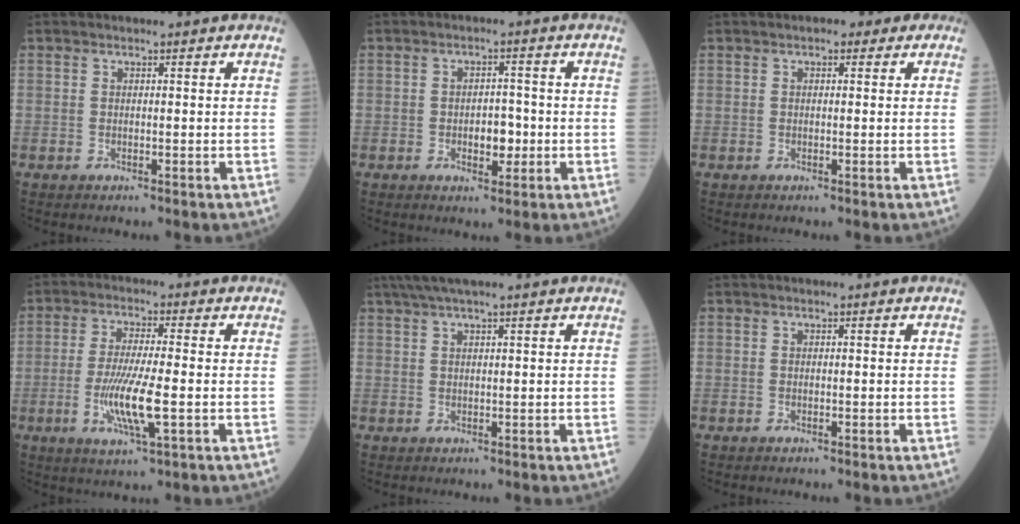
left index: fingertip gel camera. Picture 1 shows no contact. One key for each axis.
{"total": 3.9, "fx": -1.0, "fy": 2.1, "fz": 3.2, "tx": -0.045, "ty": 0.005, "tz": -0.011}
{"total": 1.9, "fx": 0.8, "fy": 1.2, "fz": 1.1, "tx": -0.014, "ty": 0.015, "tz": 0.005}
{"total": 8.5, "fx": -2.0, "fy": 0.7, "fz": 8.2, "tx": -0.164, "ty": -0.016, "tz": -0.039}
{"total": 5.8, "fx": 4.5, "fy": -0.4, "fz": 3.6, "tx": -0.062, "ty": 0.037, "tz": 0.080}
{"total": 0.0}